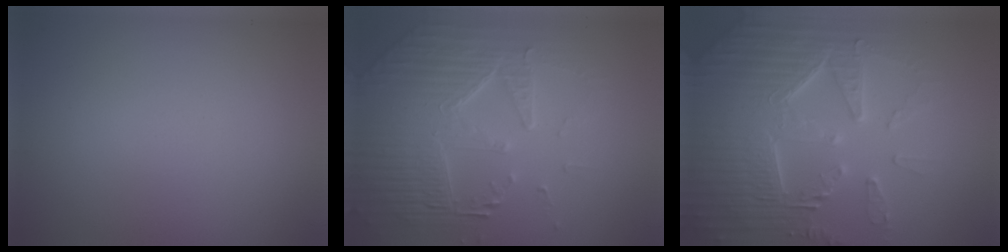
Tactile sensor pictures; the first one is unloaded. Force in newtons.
{"total": 7.4, "press": 5.4, "slide": 5.0}
{"total": 7.7, "press": 7.6, "slide": 1.5}